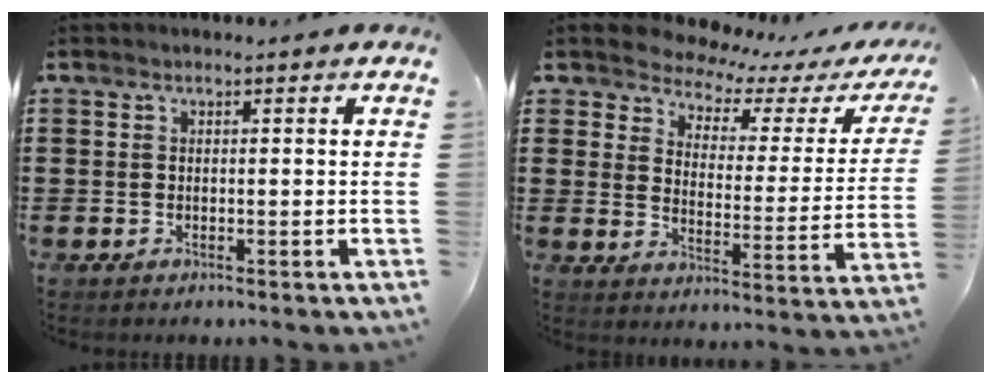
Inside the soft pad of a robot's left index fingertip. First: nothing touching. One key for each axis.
{"total": 5.0, "fx": 4.8, "fy": 1.3, "fz": 0.6, "tx": -0.048, "ty": -0.034, "tz": 0.080}